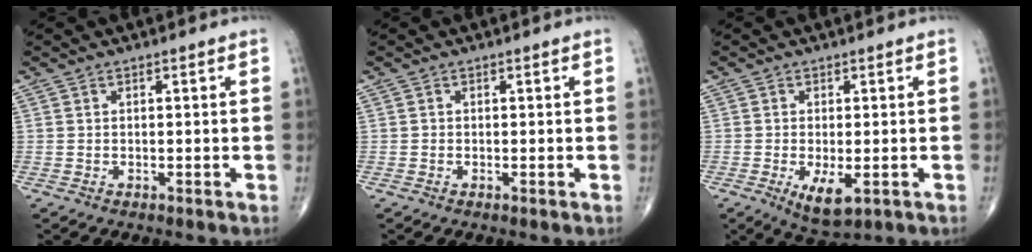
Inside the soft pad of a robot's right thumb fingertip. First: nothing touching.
{"total": 0.0}
{"total": 5.7, "force": [-1.8, 2.3, 4.9], "torque": [-0.083, -0.013, -0.021]}